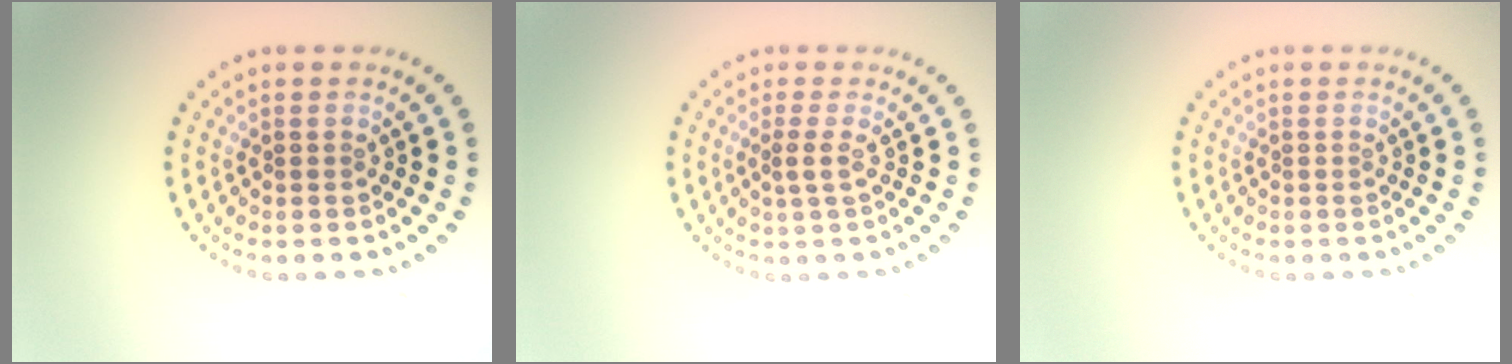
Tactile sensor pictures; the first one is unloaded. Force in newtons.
{"total": 1.4, "press": 1.0, "slide": 1.0}
{"total": 0.0}